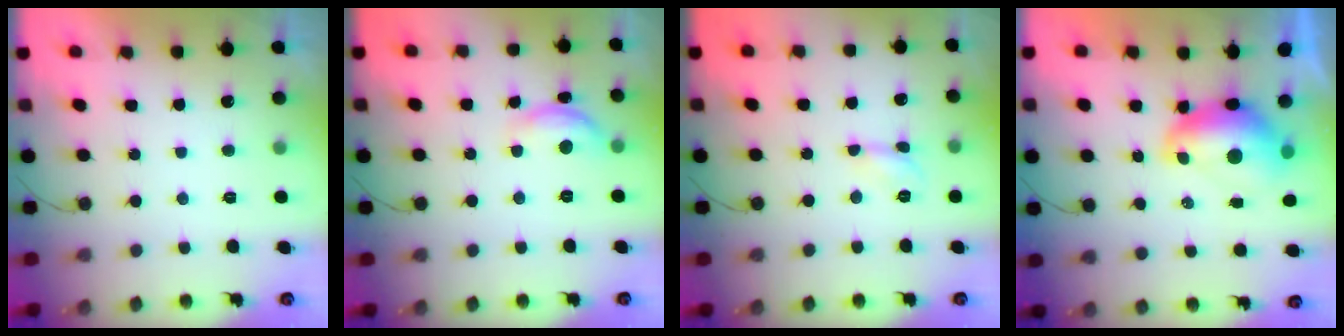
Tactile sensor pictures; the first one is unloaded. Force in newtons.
{"total": 9.6, "press": 9.6, "slide": 0.5}
{"total": 4.3, "press": 4.2, "slide": 0.3}
{"total": 9.5, "press": 9.5, "slide": 1.1}